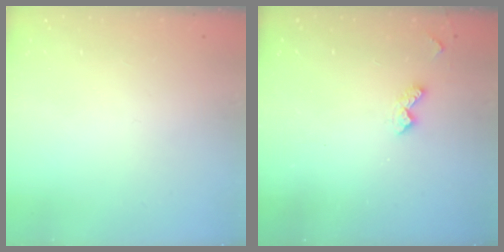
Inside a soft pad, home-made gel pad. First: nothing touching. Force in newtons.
{"total": 5.3, "press": 5.2, "slide": 0.7}